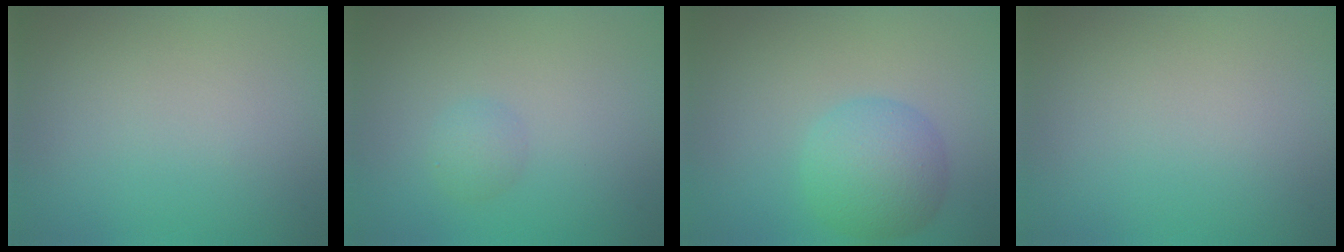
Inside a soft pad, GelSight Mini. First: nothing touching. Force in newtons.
{"total": 1.2, "press": 1.2, "slide": 0.1}
{"total": 4.5, "press": 4.5, "slide": 0.2}
{"total": 0.0}